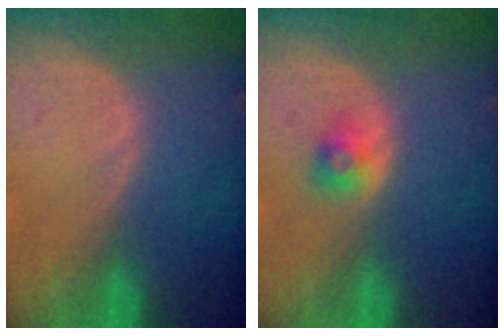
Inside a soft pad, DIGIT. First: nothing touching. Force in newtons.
{"total": 2.2, "press": 2.2, "slide": 0.3}